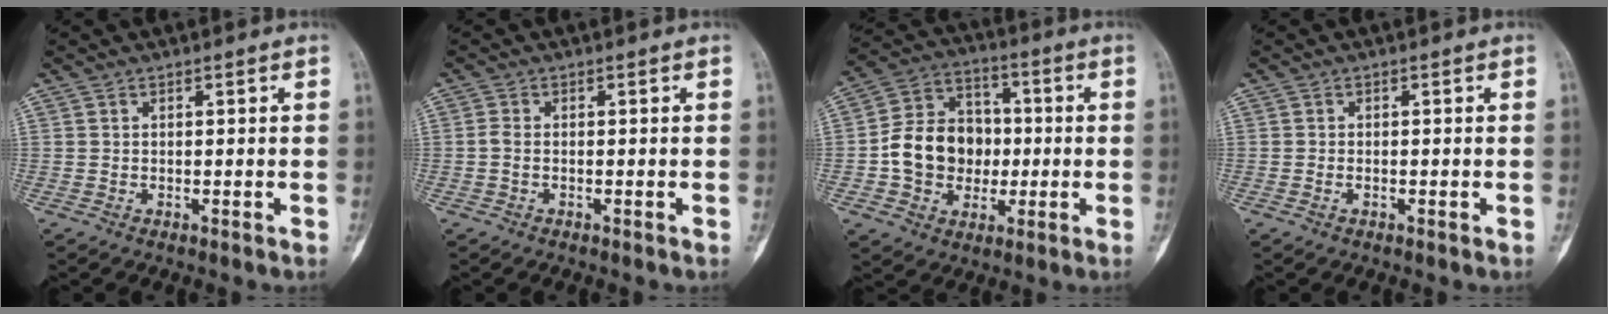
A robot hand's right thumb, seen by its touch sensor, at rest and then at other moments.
{"total": 1.4, "force": [-0.2, 0.8, 1.1], "torque": [-0.026, 0.000, -0.005]}
{"total": 14.3, "force": [-1.3, 11.8, 8.0], "torque": [-0.101, 0.032, -0.025]}
{"total": 0.8, "force": [-0.3, 0.5, 0.6], "torque": [-0.013, 0.003, -0.006]}